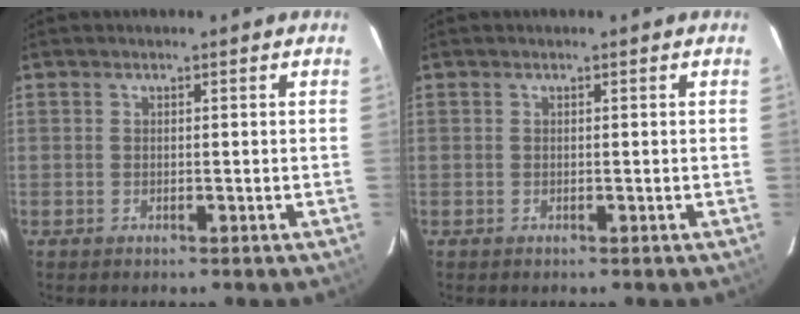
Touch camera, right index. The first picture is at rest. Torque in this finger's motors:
{"motor_torque": [0.00, 0.00, 0.03, 0.00]}